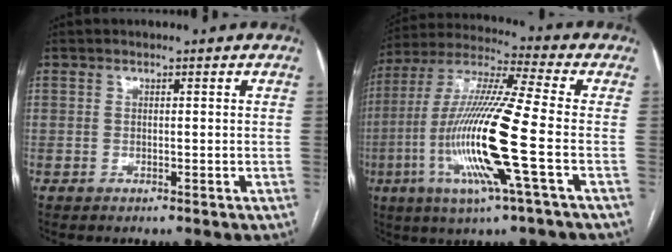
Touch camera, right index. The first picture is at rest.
{"total": 17.8, "force": [-4.3, 0.0, 17.3], "torque": [-0.356, -0.013, -0.091]}